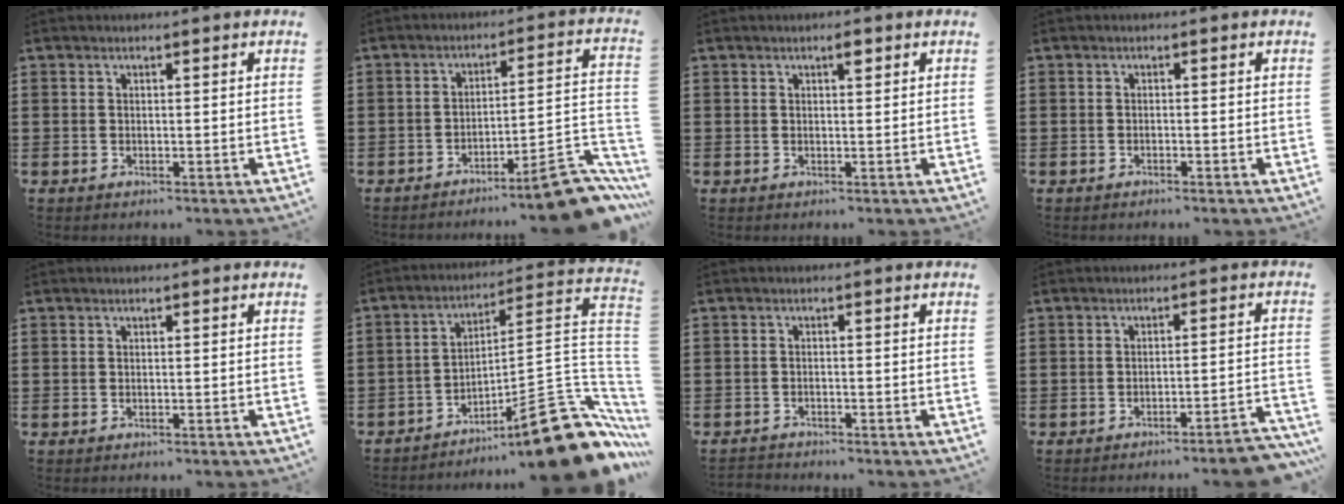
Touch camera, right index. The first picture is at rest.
{"total": 10.6, "force": [-8.5, 1.4, 6.1], "torque": [-0.081, 0.029, -0.158]}
{"total": 1.8, "force": [0.9, 0.6, 1.4], "torque": [-0.021, 0.000, 0.013]}
{"total": 0.6, "force": [-0.6, 0.0, 0.2], "torque": [-0.005, -0.002, -0.012]}
{"total": 0.0}
{"total": 17.8, "force": [-11.0, 3.9, 13.4], "torque": [-0.161, 0.034, -0.178]}
{"total": 1.3, "force": [-1.3, 0.2, -0.1], "torque": [-0.003, 0.003, -0.029]}
{"total": 3.5, "force": [-3.3, -0.1, 1.3], "torque": [-0.024, -0.006, -0.067]}